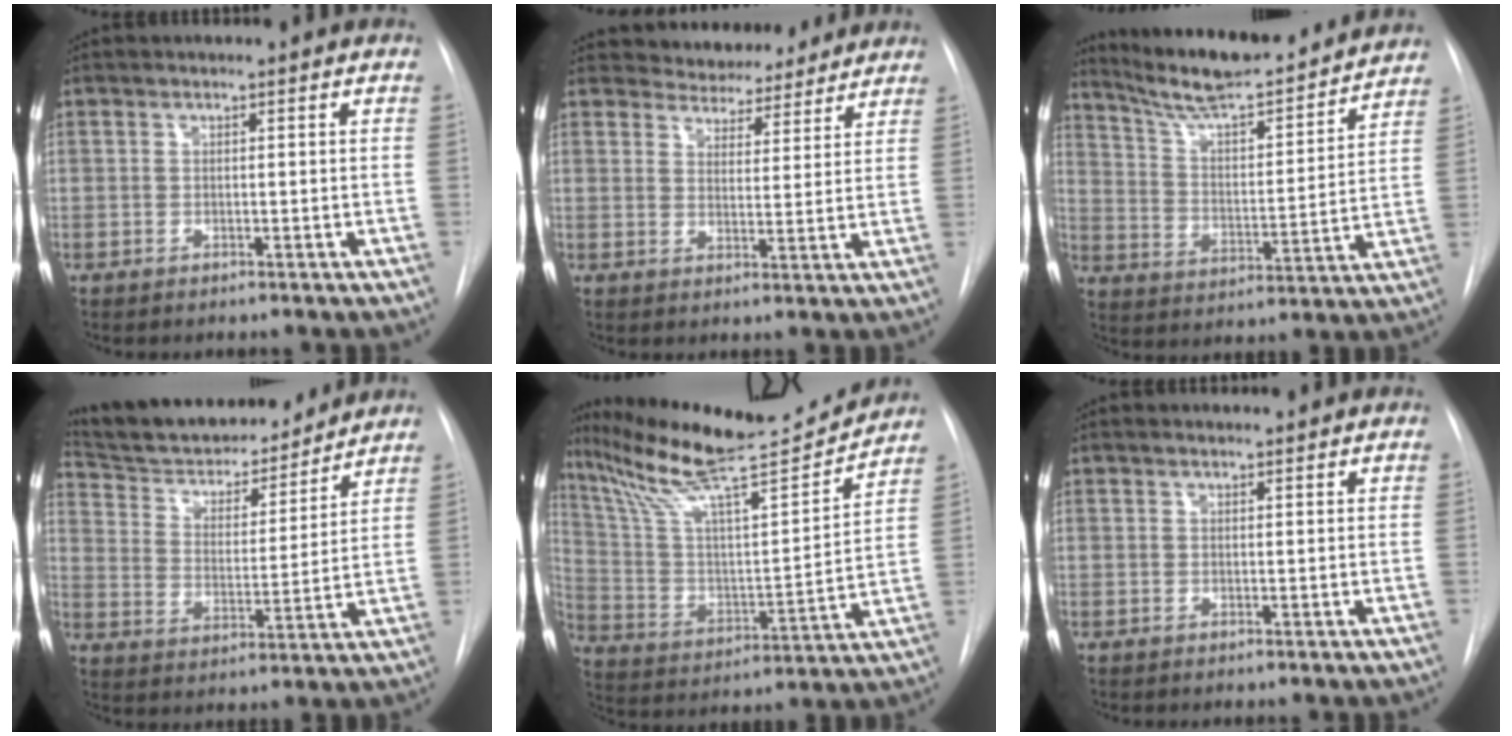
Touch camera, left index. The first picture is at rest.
{"total": 8.9, "force": [8.3, 3.0, 1.1], "torque": [-0.002, 0.005, 0.107]}
{"total": 20.2, "force": [18.2, 2.5, 8.4], "torque": [-0.135, 0.000, 0.275]}
{"total": 18.6, "force": [17.1, 4.1, 6.0], "torque": [-0.092, 0.000, 0.269]}
{"total": 20.4, "force": [18.8, 0.2, 8.0], "torque": [-0.151, -0.024, 0.308]}
{"total": 1.4, "force": [1.4, 0.0, 0.3], "torque": [-0.008, 0.011, 0.024]}